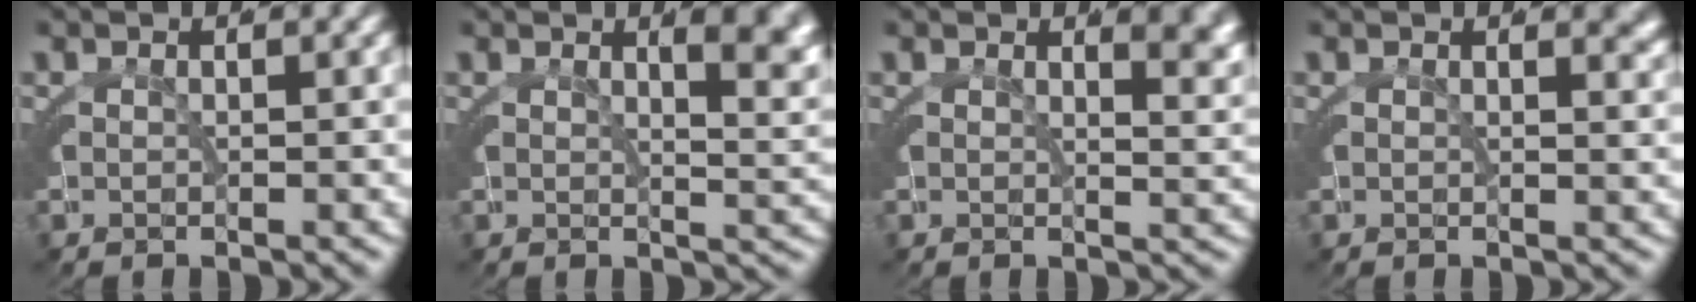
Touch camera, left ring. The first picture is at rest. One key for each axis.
{"total": 5.5, "fx": 2.1, "fy": 1.3, "fz": 4.9, "tx": -0.036, "ty": 0.000, "tz": 0.033}
{"total": 4.2, "fx": 1.9, "fy": 1.3, "fz": 3.5, "tx": -0.024, "ty": -0.002, "tz": 0.029}
{"total": 2.0, "fx": 1.1, "fy": 0.7, "fz": 1.6, "tx": -0.015, "ty": -0.001, "tz": 0.014}